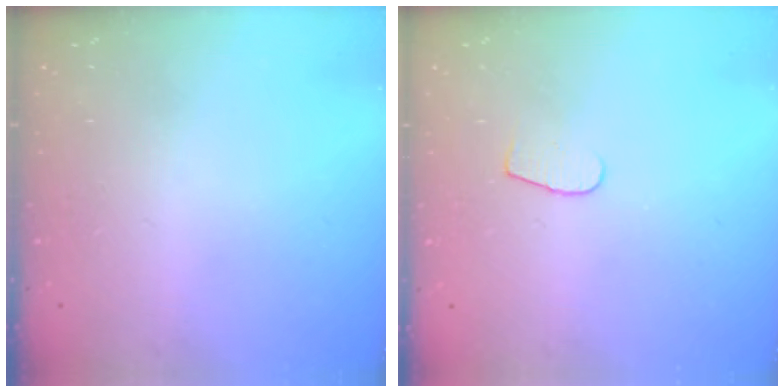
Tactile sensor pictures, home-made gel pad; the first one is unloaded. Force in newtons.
{"total": 4.6, "press": 4.5, "slide": 0.4}